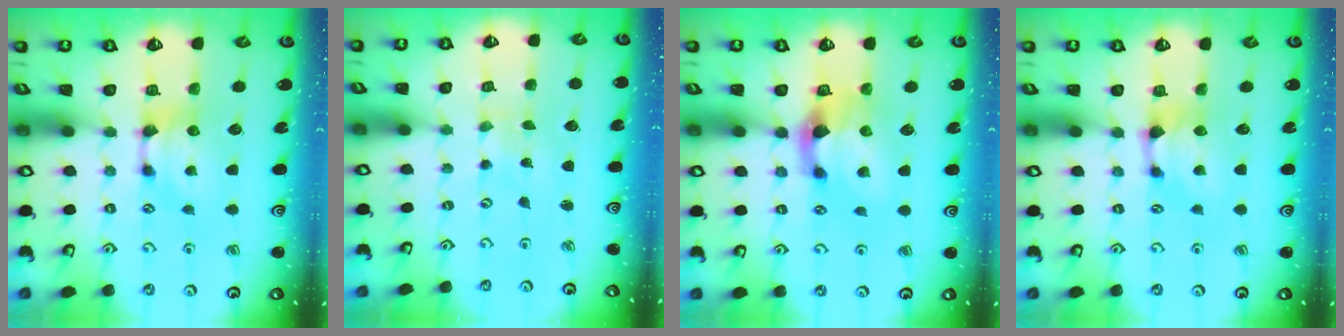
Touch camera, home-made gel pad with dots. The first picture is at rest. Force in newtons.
{"total": 6.4, "press": 6.4, "slide": 0.4}
{"total": 4.5, "press": 4.0, "slide": 2.1}
{"total": 0.8, "press": 0.4, "slide": 0.7}